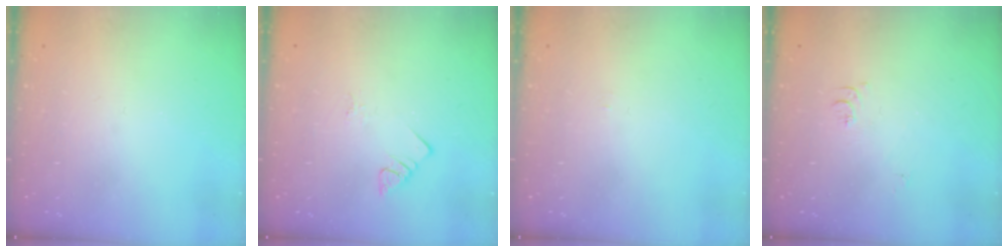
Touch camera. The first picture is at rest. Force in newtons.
{"total": 2.8, "press": 2.8, "slide": 0.4}
{"total": 3.5, "press": 3.5, "slide": 0.4}
{"total": 5.2, "press": 5.1, "slide": 0.6}